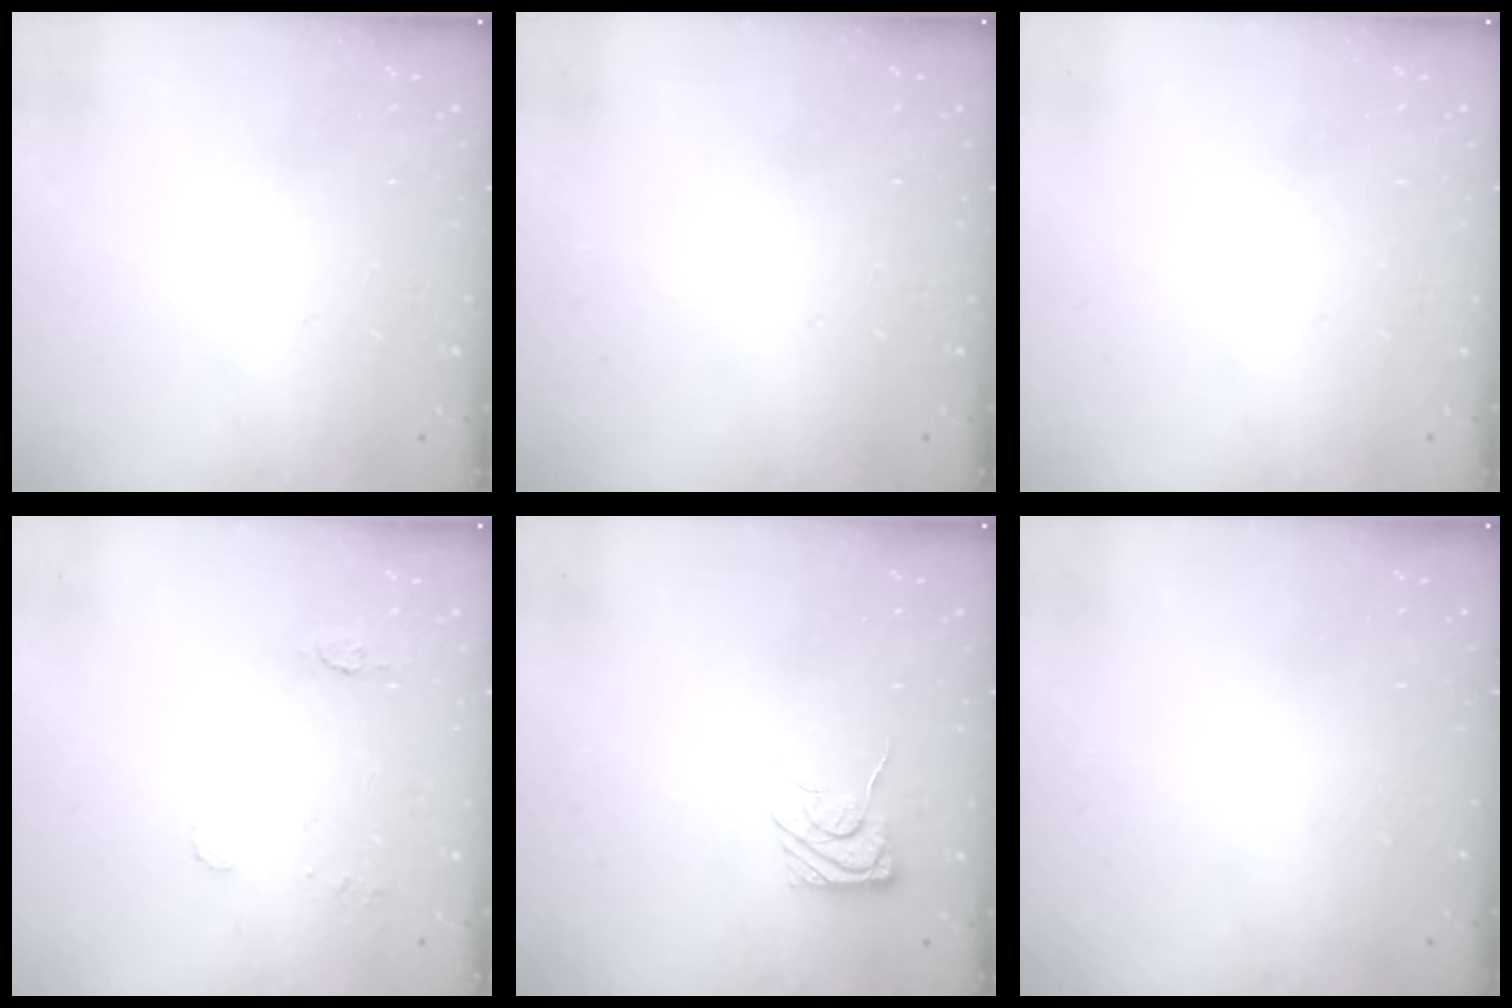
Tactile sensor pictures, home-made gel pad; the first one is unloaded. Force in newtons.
{"total": 0.0}
{"total": 0.0}
{"total": 5.2, "press": 5.1, "slide": 0.5}
{"total": 6.1, "press": 5.9, "slide": 1.6}
{"total": 0.0}